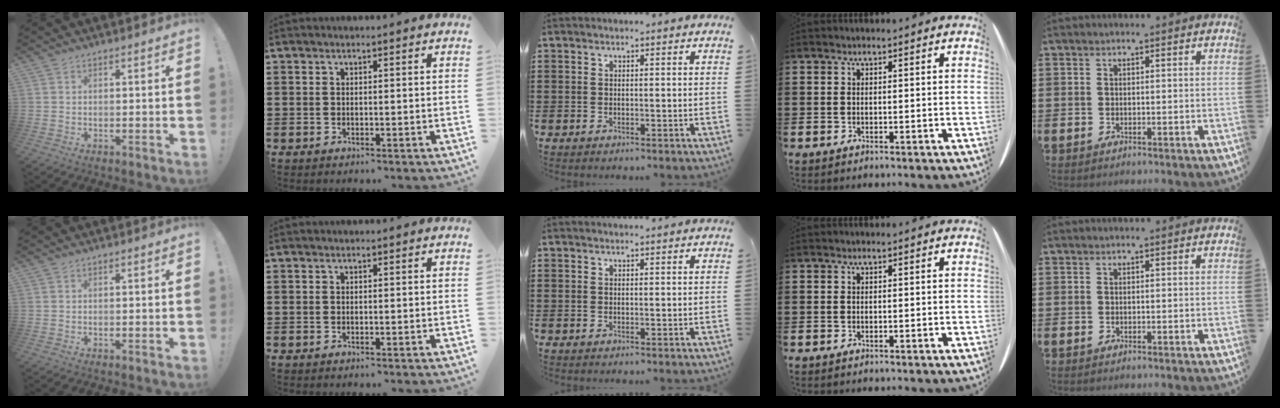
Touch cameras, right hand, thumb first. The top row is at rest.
{"middle": {"total": 0.5, "force": [0.5, 0.0, 0.1], "torque": [-0.004, 0.000, 0.010]}}